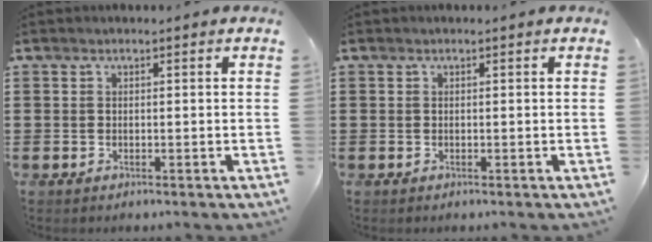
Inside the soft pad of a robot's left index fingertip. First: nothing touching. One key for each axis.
{"total": 0.0}